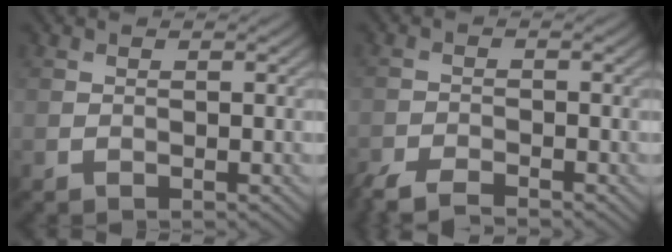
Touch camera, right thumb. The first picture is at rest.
{"total": 4.2, "force": [-3.6, 0.9, 2.0], "torque": [-0.045, -0.011, -0.075]}